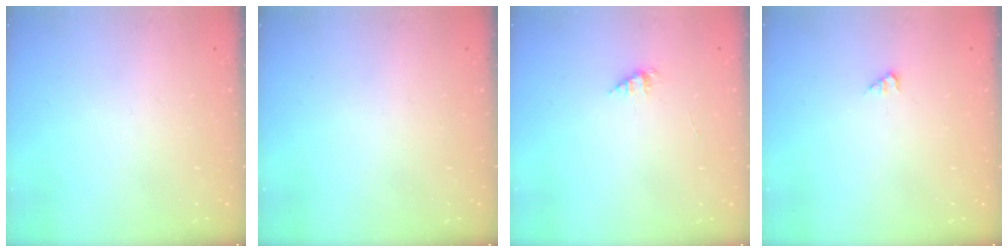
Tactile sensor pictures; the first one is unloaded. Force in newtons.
{"total": 0.0}
{"total": 1.7, "press": 1.7, "slide": 0.2}
{"total": 1.2, "press": 1.1, "slide": 0.2}